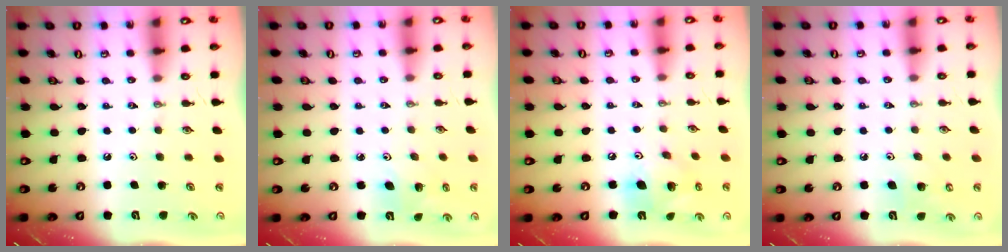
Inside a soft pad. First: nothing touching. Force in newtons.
{"total": 3.6, "press": 3.0, "slide": 2.0}
{"total": 13.0, "press": 12.8, "slide": 2.2}
{"total": 7.7, "press": 7.5, "slide": 1.7}